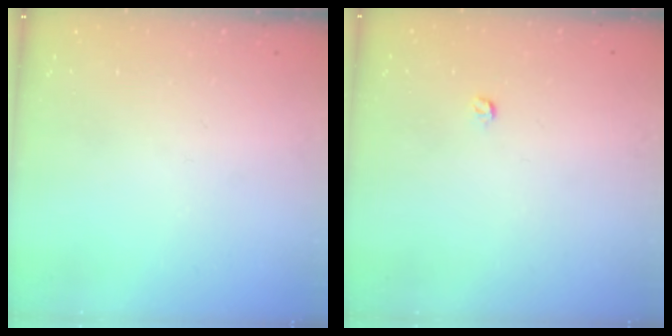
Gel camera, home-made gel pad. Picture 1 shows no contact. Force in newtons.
{"total": 3.0, "press": 2.9, "slide": 0.4}